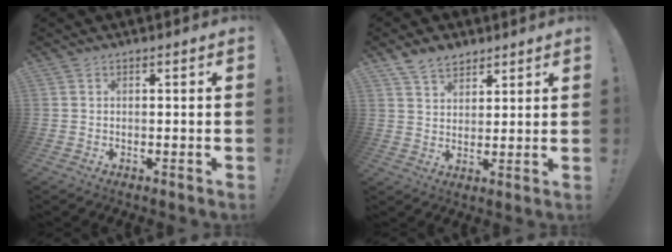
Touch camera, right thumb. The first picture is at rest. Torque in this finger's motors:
{"motor_torque": [-0.61, 0.74, 0.11, -0.02, 0.01]}